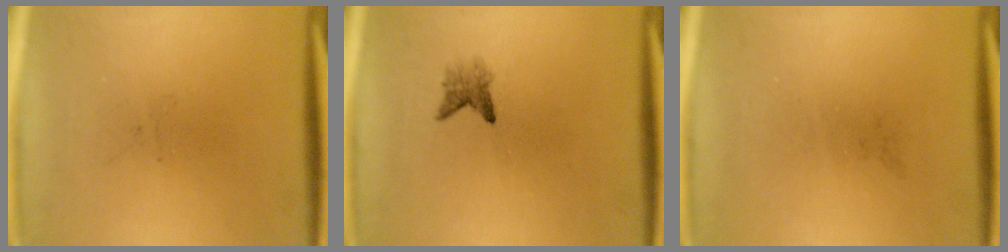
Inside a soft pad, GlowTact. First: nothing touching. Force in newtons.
{"total": 1.8}
{"total": 0.0}